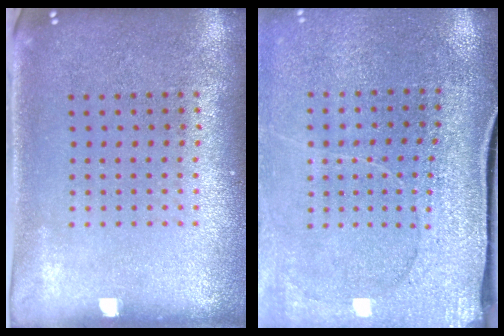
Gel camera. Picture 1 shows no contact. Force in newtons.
{"total": 3.0, "press": 2.8, "slide": 1.1}